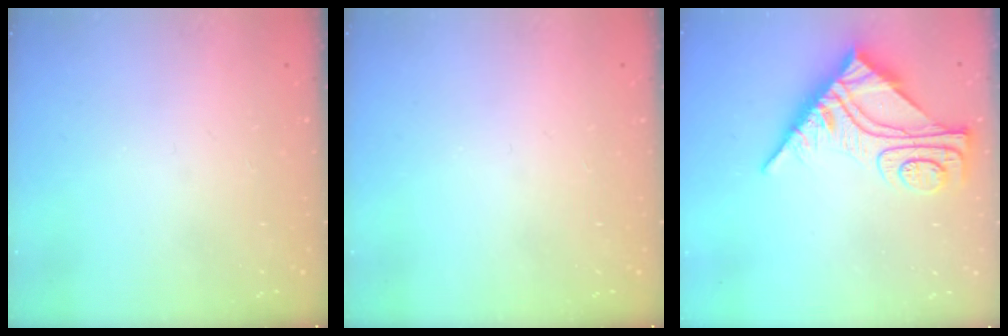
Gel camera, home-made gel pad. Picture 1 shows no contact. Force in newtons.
{"total": 0.0}
{"total": 12.1, "press": 12.0, "slide": 1.4}